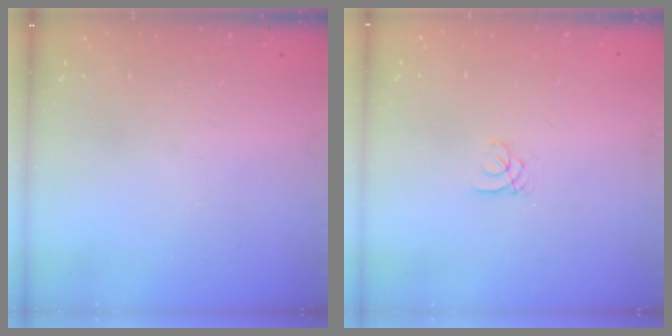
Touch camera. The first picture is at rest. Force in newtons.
{"total": 1.0, "press": 1.0, "slide": 0.1}